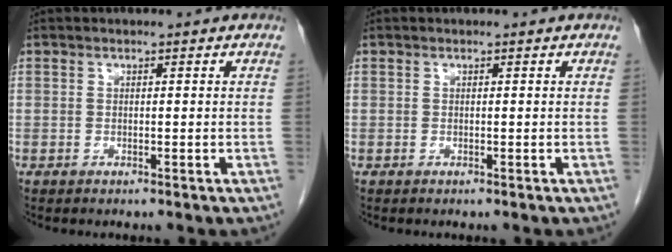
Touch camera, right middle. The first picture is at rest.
{"total": 0.0}